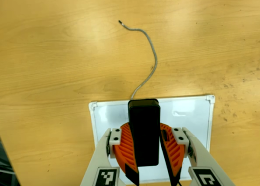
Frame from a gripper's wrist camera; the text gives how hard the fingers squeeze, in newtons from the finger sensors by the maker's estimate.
{"total": 11.4, "left": 10.4, "right": 12.4}